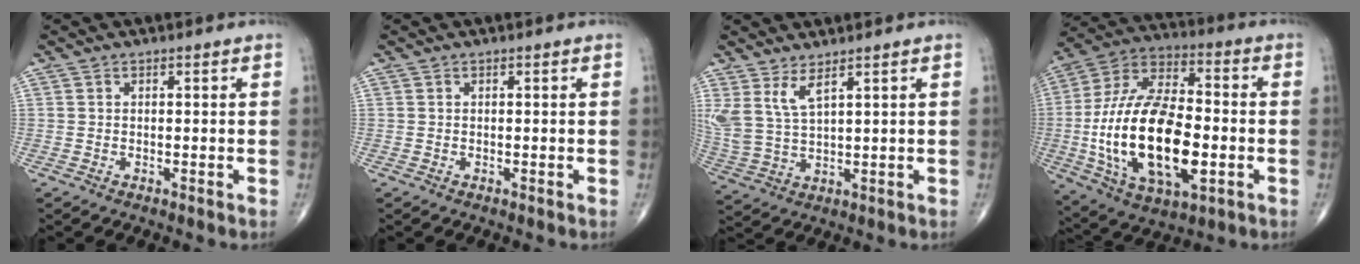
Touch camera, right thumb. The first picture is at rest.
{"total": 0.0}
{"total": 6.8, "force": [4.0, 2.0, 5.1], "torque": [-0.121, -0.024, 0.094]}
{"total": 25.8, "force": [-4.1, 12.8, 22.0], "torque": [-0.420, 0.014, -0.062]}